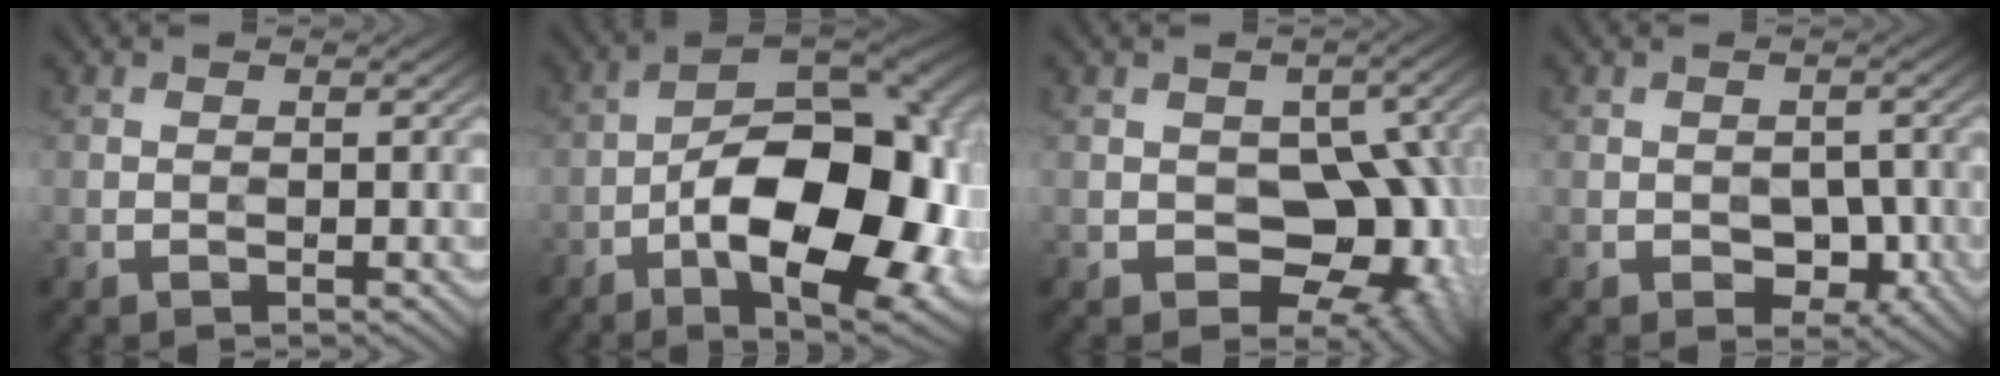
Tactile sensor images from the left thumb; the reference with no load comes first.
{"total": 19.2, "force": [-6.1, 9.0, 15.8], "torque": [-0.228, -0.001, -0.097]}
{"total": 12.0, "force": [-2.2, 8.4, 8.3], "torque": [-0.078, -0.001, -0.035]}
{"total": 3.8, "force": [-1.3, 2.5, 2.5], "torque": [-0.029, -0.005, -0.019]}